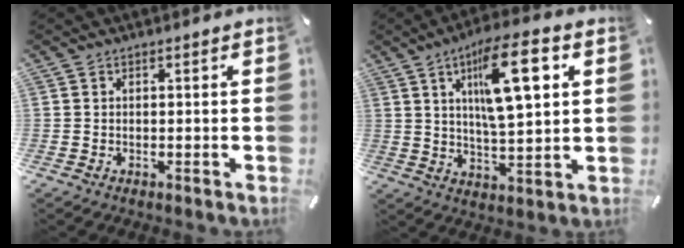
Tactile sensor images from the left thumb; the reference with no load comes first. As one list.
[{"total": 15.5, "force": [6.0, 5.0, 13.4], "torque": [-0.219, -0.011, 0.091]}]